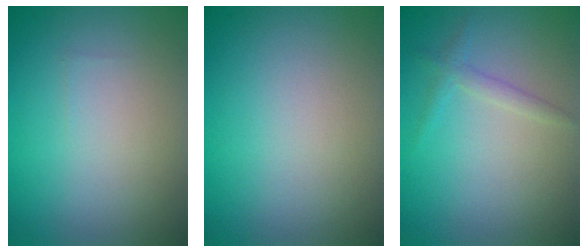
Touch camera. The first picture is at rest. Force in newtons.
{"total": 0.0}
{"total": 1.3, "press": 1.3, "slide": 0.1}